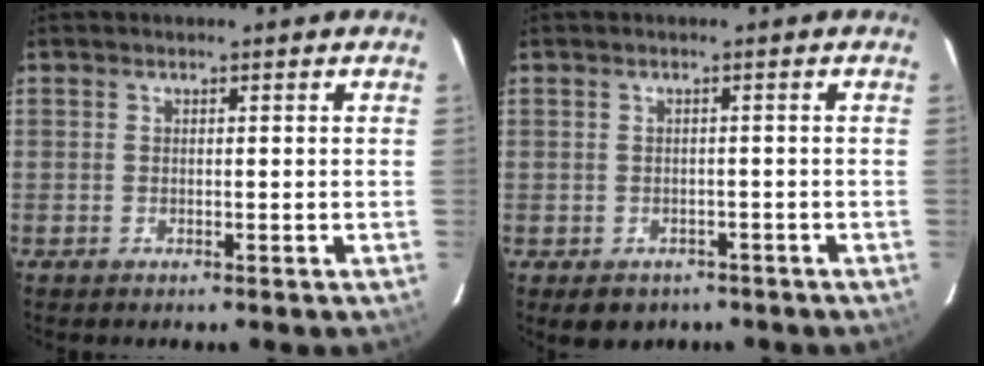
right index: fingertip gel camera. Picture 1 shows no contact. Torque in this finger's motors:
{"motor_torque": [-0.36, -0.16, -0.35, -0.16]}